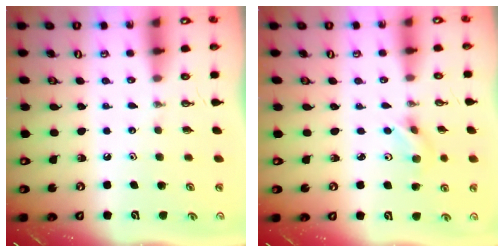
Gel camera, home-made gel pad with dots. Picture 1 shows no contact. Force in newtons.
{"total": 2.9, "press": 2.7, "slide": 1.2}